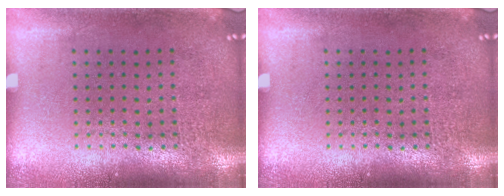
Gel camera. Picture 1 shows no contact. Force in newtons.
{"total": 0.0}